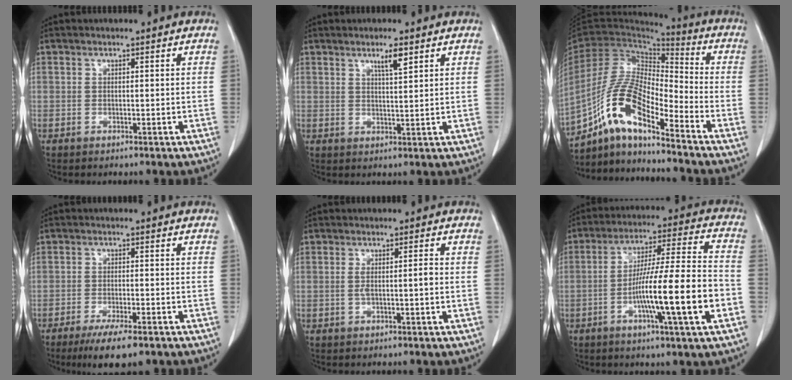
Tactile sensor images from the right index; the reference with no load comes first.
{"total": 3.2, "force": [2.0, 0.2, 2.5], "torque": [-0.046, -0.003, 0.035]}
{"total": 13.5, "force": [-8.4, 3.0, 10.1], "torque": [-0.215, 0.011, -0.157]}
{"total": 7.5, "force": [-5.3, 1.2, 5.1], "torque": [-0.079, -0.015, -0.080]}
{"total": 2.2, "force": [-0.3, 0.1, 2.2], "torque": [-0.041, 0.003, -0.005]}
{"total": 15.9, "force": [-4.9, 0.0, 15.2], "torque": [-0.257, 0.000, -0.082]}